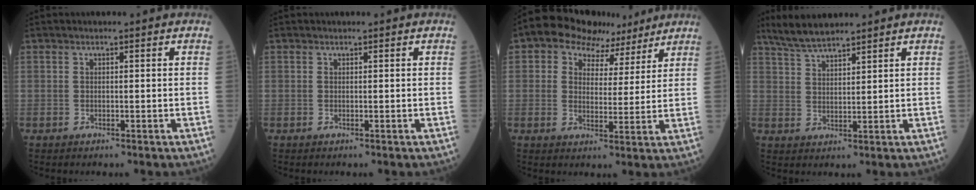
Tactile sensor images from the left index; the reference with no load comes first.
{"total": 0.0}
{"total": 8.6, "force": [6.0, 5.7, 2.7], "torque": [-0.039, 0.033, 0.085]}
{"total": 5.9, "force": [5.4, 0.5, 2.5], "torque": [-0.061, 0.013, 0.109]}